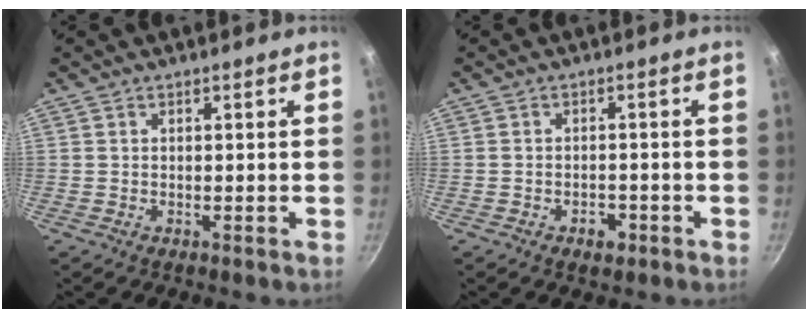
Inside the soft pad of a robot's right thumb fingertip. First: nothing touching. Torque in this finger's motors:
{"motor_torque": [-0.17, 0.05, -0.09, 0.02, 0.00]}